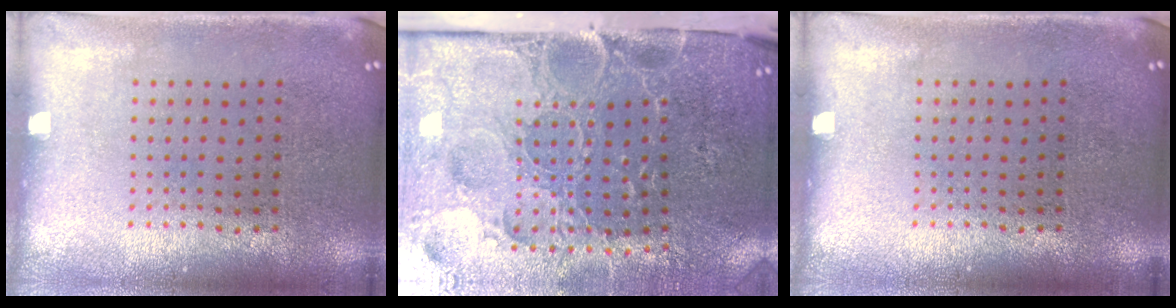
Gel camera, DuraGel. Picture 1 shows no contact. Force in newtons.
{"total": 5.3, "press": 4.4, "slide": 3.0}
{"total": 0.0}